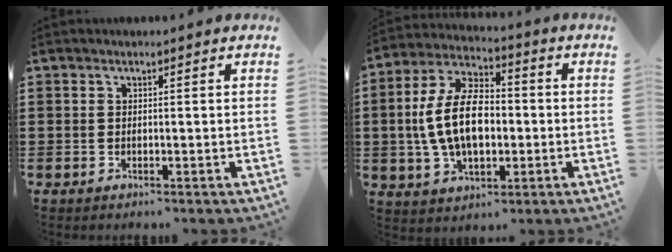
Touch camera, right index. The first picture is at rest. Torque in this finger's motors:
{"motor_torque": [1.71, 0.43, 1.05, 0.21]}